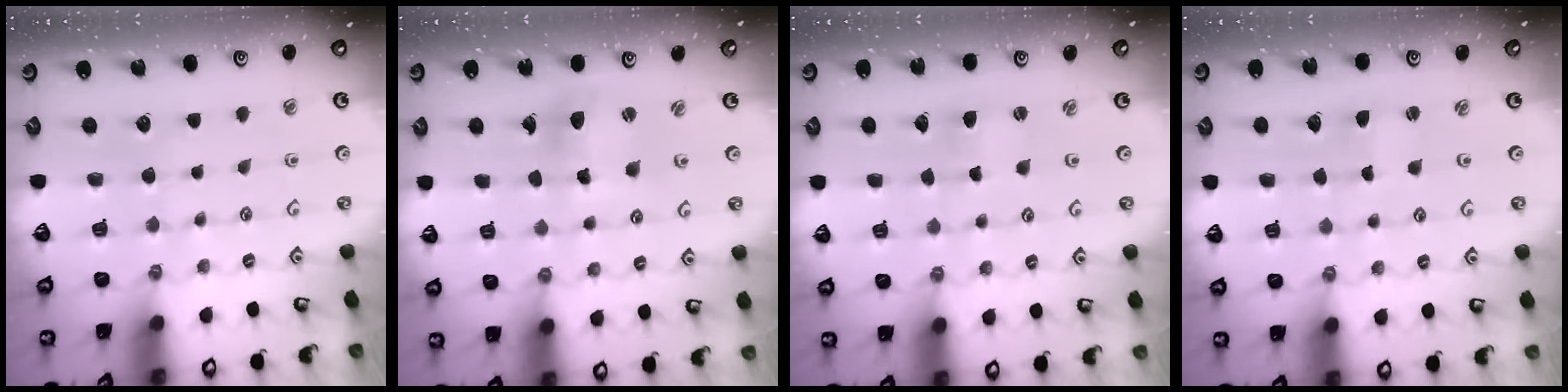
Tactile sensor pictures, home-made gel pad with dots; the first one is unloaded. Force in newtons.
{"total": 8.6, "press": 8.5, "slide": 1.3}
{"total": 2.5, "press": 2.4, "slide": 0.5}
{"total": 1.5, "press": 1.5, "slide": 0.3}